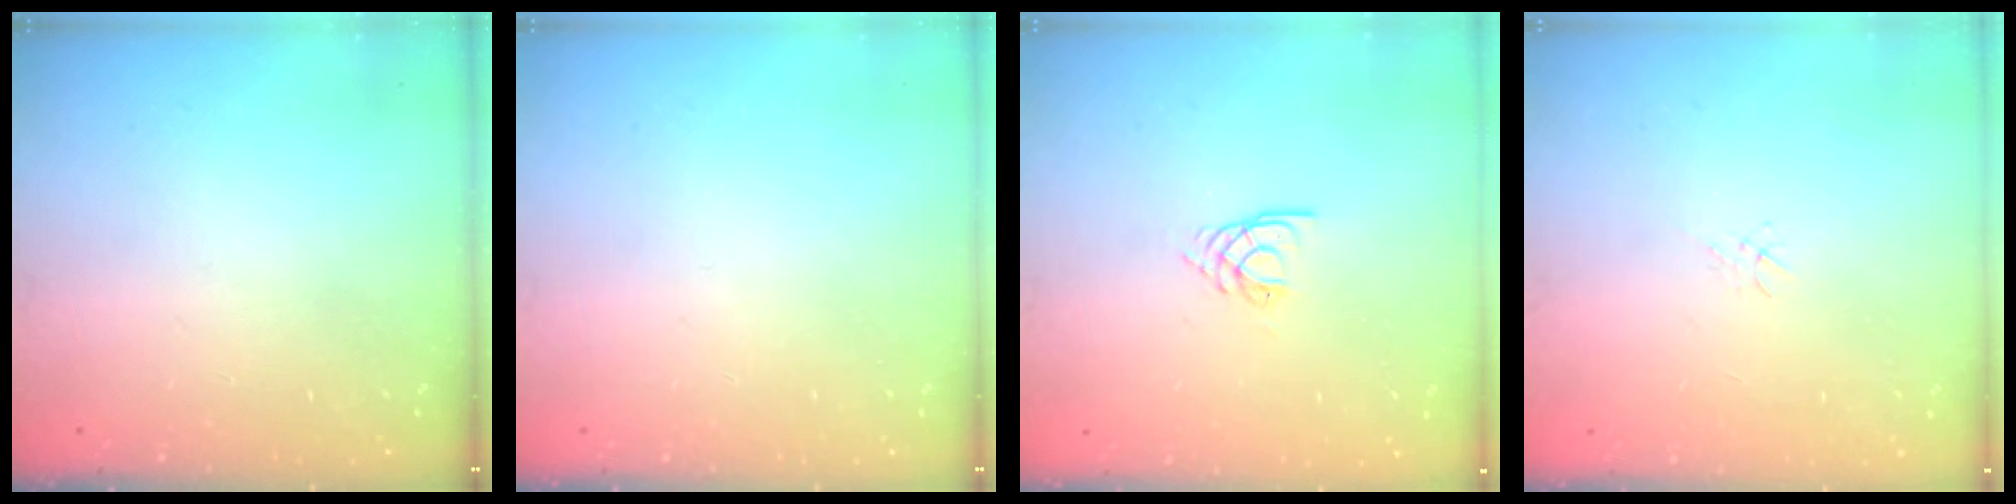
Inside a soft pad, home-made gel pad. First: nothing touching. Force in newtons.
{"total": 0.0}
{"total": 2.6, "press": 2.6, "slide": 0.3}
{"total": 1.2, "press": 1.1, "slide": 0.3}